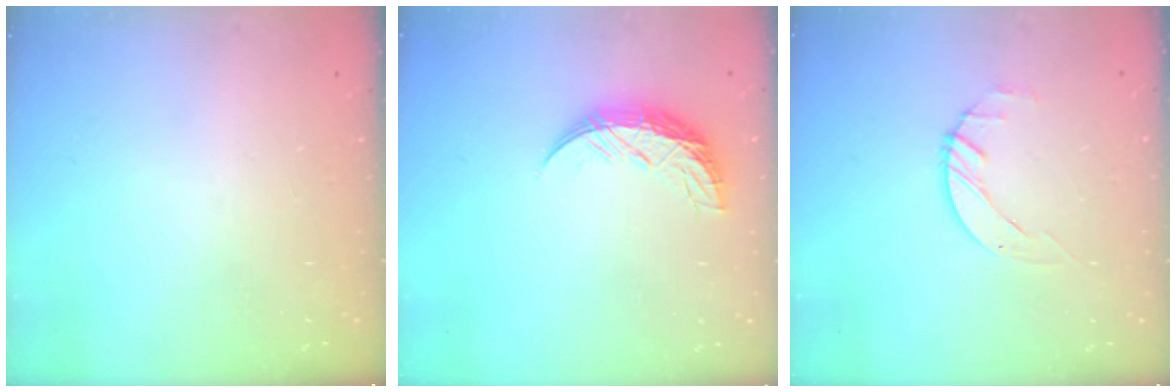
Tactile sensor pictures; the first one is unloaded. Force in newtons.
{"total": 10.0, "press": 10.0, "slide": 0.6}
{"total": 1.4, "press": 1.4, "slide": 0.2}